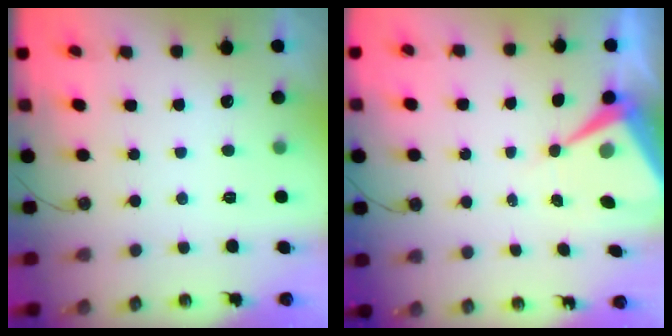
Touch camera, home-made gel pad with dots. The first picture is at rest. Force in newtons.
{"total": 8.7, "press": 8.7, "slide": 0.8}